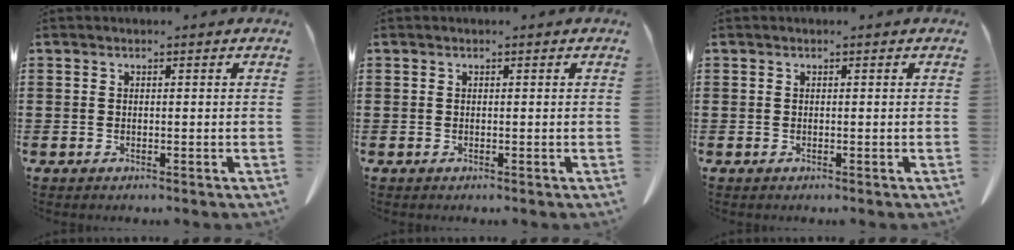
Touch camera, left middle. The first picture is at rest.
{"total": 0.0}
{"total": 0.0}